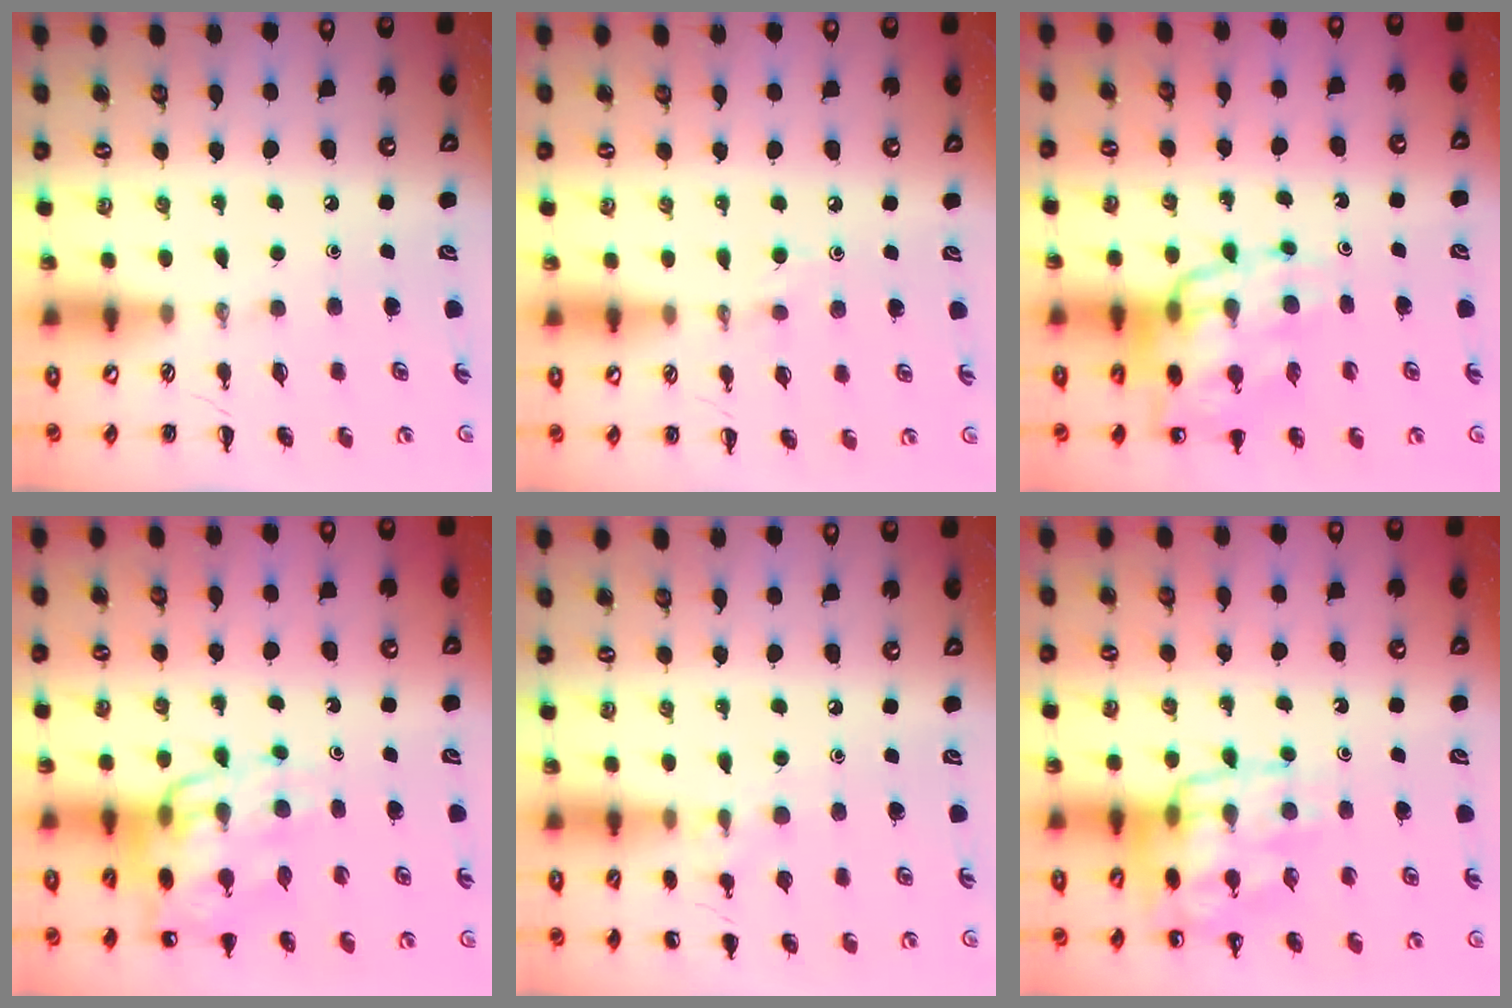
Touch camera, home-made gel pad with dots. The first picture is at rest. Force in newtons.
{"total": 2.7, "press": 2.5, "slide": 0.9}
{"total": 15.5, "press": 15.0, "slide": 3.8}
{"total": 13.4, "press": 13.0, "slide": 3.2}
{"total": 6.6, "press": 6.3, "slide": 1.9}
{"total": 15.4, "press": 15.3, "slide": 2.0}